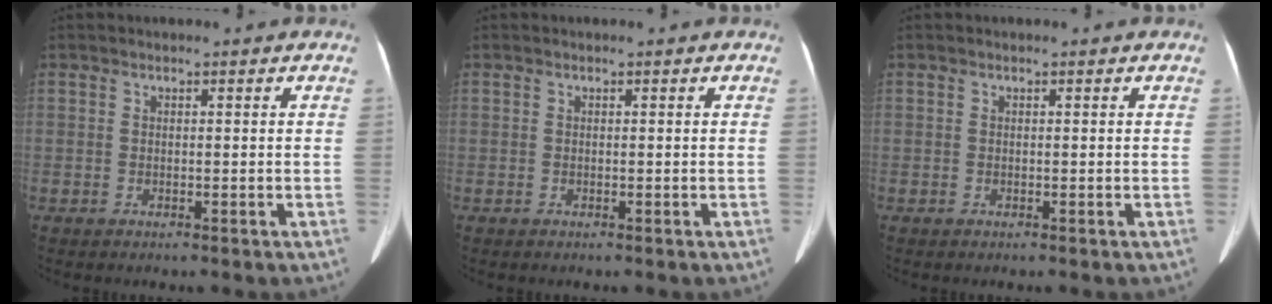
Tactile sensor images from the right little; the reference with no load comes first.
{"total": 0.0}
{"total": 0.0}